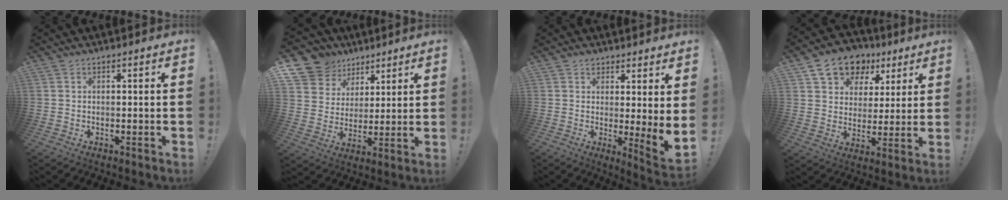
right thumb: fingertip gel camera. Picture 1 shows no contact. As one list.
[{"total": 11.5, "force": [6.9, 8.8, 2.5], "torque": [-0.047, -0.049, 0.142]}, {"total": 4.5, "force": [1.1, -0.2, 4.3], "torque": [-0.055, -0.026, 0.020]}, {"total": 13.4, "force": [7.9, 9.4, 5.4], "torque": [-0.077, -0.043, 0.146]}]